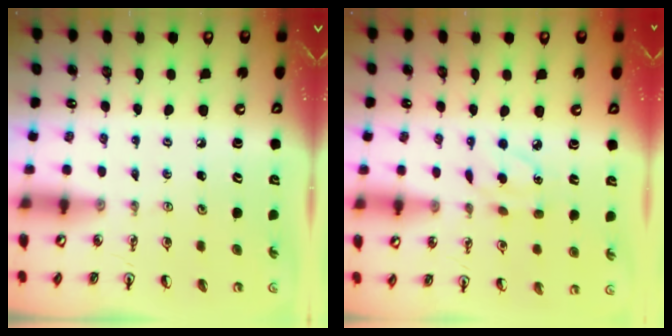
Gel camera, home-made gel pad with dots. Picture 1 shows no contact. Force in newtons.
{"total": 5.7, "press": 5.7, "slide": 0.7}